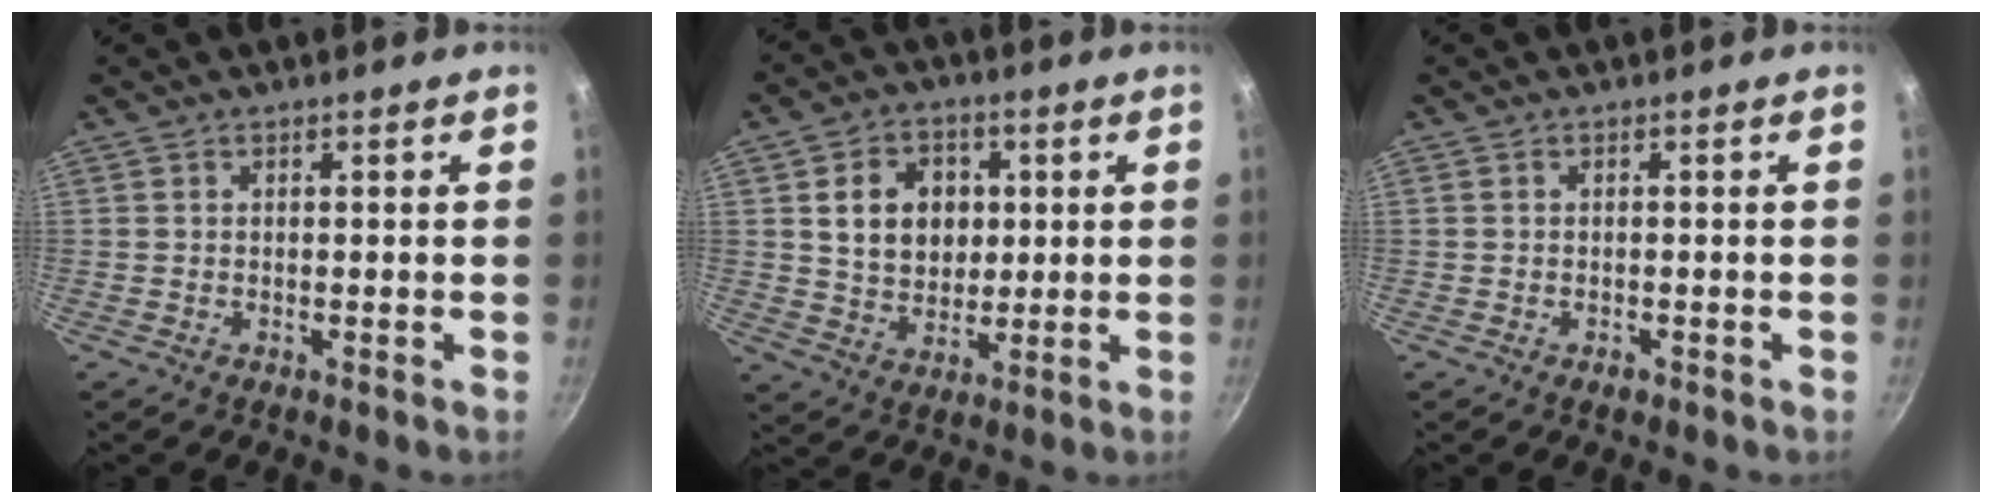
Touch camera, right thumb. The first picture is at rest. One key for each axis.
{"total": 11.3, "fx": 2.3, "fy": 9.0, "fz": 6.4, "tx": -0.076, "ty": -0.003, "tz": 0.039}
{"total": 1.0, "fx": -0.6, "fy": 0.6, "fz": 0.5, "tx": -0.009, "ty": 0.004, "tz": -0.008}